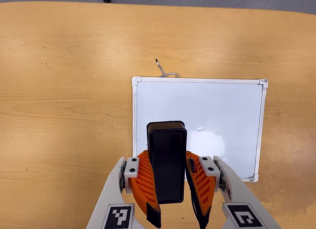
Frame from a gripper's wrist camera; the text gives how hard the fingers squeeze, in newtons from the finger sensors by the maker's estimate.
{"total": 8.7, "left": 7.7, "right": 9.6}